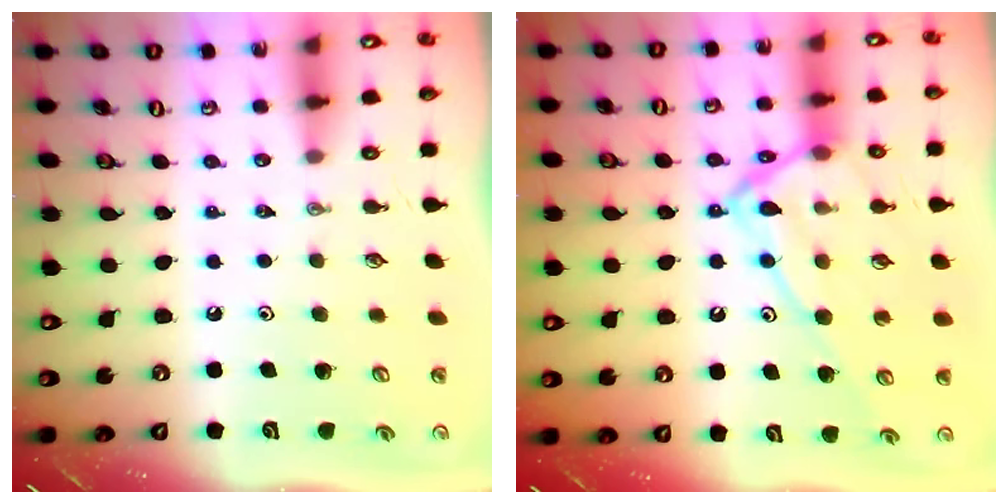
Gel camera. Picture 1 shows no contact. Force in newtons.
{"total": 17.2, "press": 17.2, "slide": 1.4}